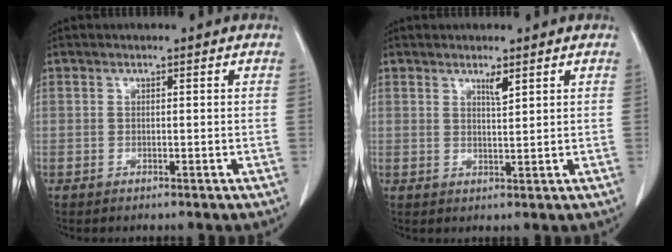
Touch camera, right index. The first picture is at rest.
{"total": 1.9, "force": [1.3, 0.1, 1.4], "torque": [-0.027, -0.005, 0.024]}